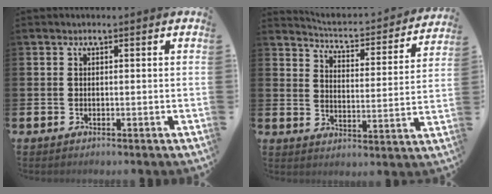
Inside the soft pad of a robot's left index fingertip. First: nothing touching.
{"total": 4.1, "force": [4.0, 0.7, 0.8], "torque": [-0.039, -0.039, 0.059]}